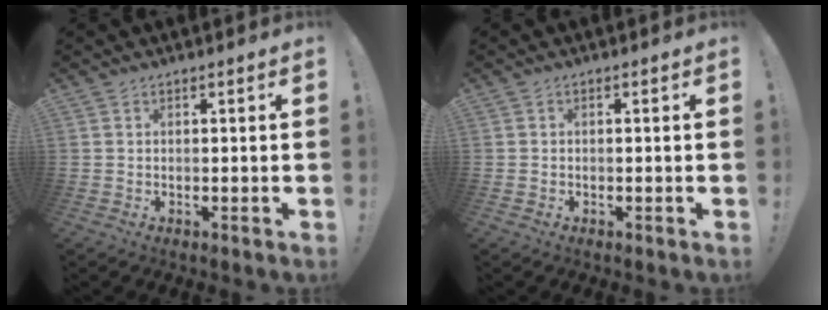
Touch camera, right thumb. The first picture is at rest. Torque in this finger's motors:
{"motor_torque": [-0.03, -0.11, -0.11, -0.04, 0.08]}